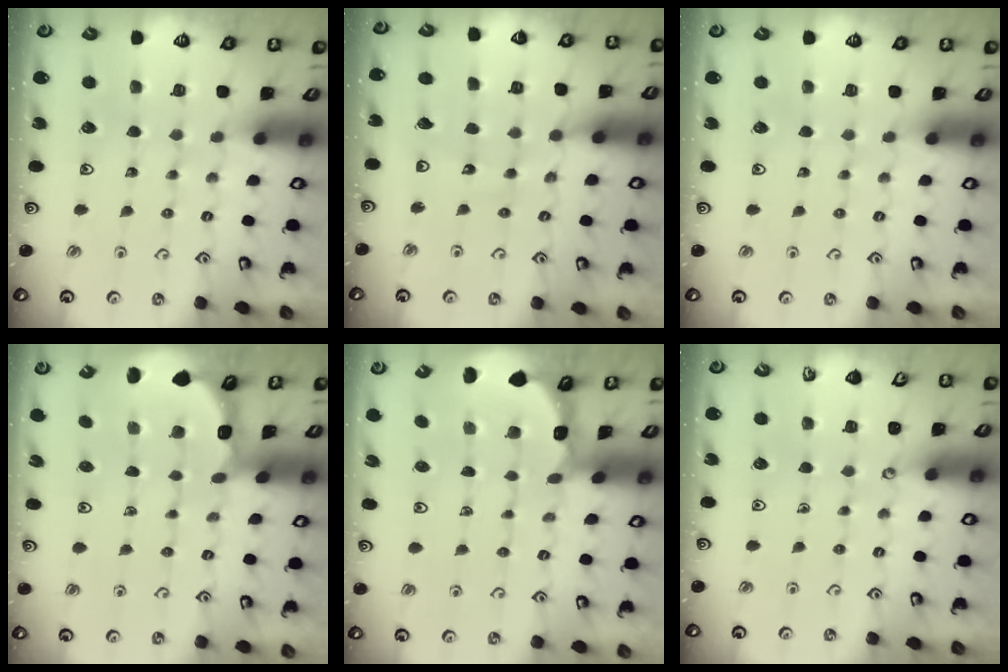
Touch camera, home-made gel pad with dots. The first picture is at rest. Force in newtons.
{"total": 7.6, "press": 7.6, "slide": 0.9}
{"total": 0.0}
{"total": 1.9, "press": 1.9, "slide": 0.3}
{"total": 1.9, "press": 1.9, "slide": 0.2}
{"total": 0.0}